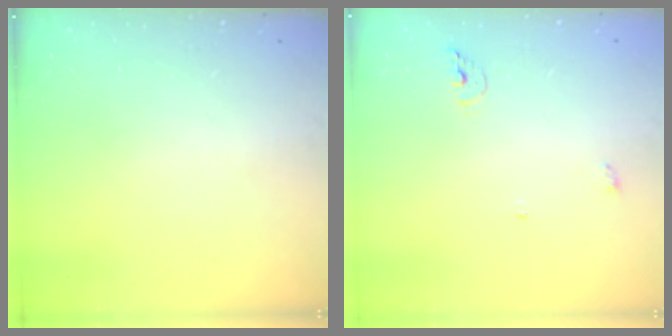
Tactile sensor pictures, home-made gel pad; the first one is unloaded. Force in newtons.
{"total": 5.6, "press": 5.5, "slide": 0.9}